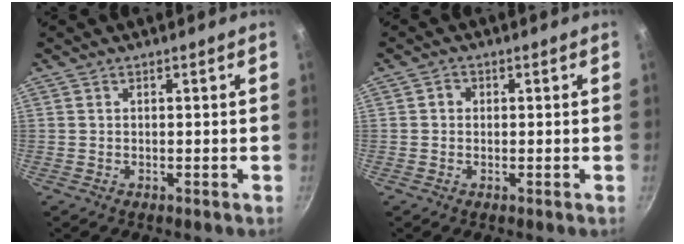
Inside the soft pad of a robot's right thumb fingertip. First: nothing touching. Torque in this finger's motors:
{"motor_torque": [-0.17, 0.34, 0.52, 0.02, 0.02]}